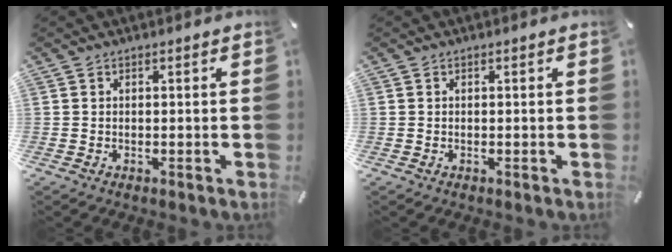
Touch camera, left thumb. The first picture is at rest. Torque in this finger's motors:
{"motor_torque": [0.02, 0.03, -0.04, 0.01, -0.01]}